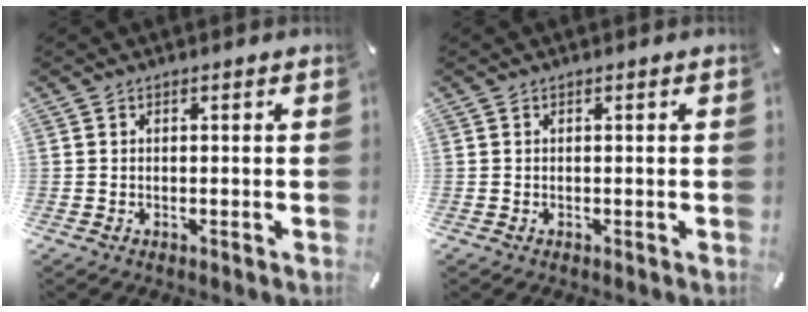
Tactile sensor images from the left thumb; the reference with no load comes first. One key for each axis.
{"total": 0.0}